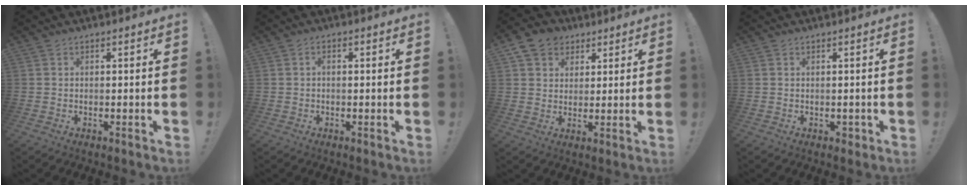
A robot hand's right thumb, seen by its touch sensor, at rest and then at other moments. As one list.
[{"total": 1.2, "force": [-0.5, 0.6, 0.9], "torque": [-0.016, 0.006, -0.010]}, {"total": 8.6, "force": [4.4, 7.0, 2.4], "torque": [-0.039, -0.019, 0.090]}, {"total": 1.4, "force": [0.1, 1.2, 0.8], "torque": [-0.011, 0.001, 0.002]}]